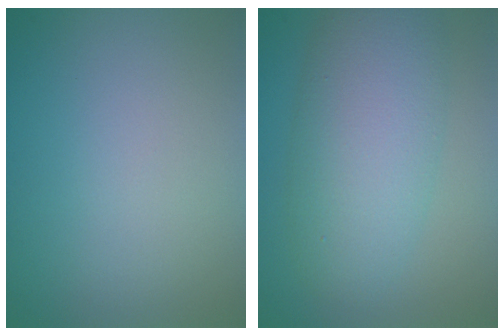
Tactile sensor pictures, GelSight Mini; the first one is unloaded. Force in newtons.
{"total": 7.6, "press": 7.6, "slide": 0.2}